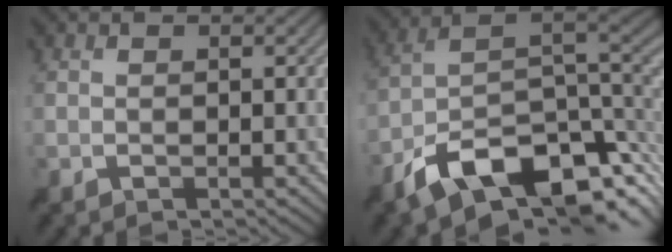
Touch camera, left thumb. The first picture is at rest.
{"total": 15.1, "force": [-6.2, 7.4, 11.5], "torque": [-0.204, -0.021, -0.093]}